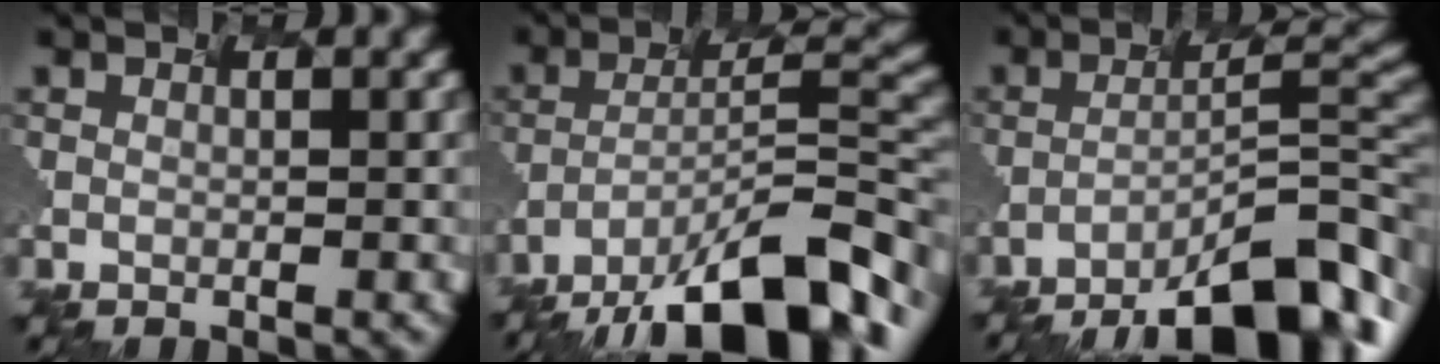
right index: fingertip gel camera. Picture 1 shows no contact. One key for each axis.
{"total": 13.4, "fx": -10.3, "fy": 2.9, "fz": 8.0, "tx": -0.158, "ty": -0.011, "tz": -0.142}
{"total": 10.9, "fx": -8.3, "fy": 1.4, "fz": 6.9, "tx": -0.123, "ty": -0.001, "tz": -0.104}